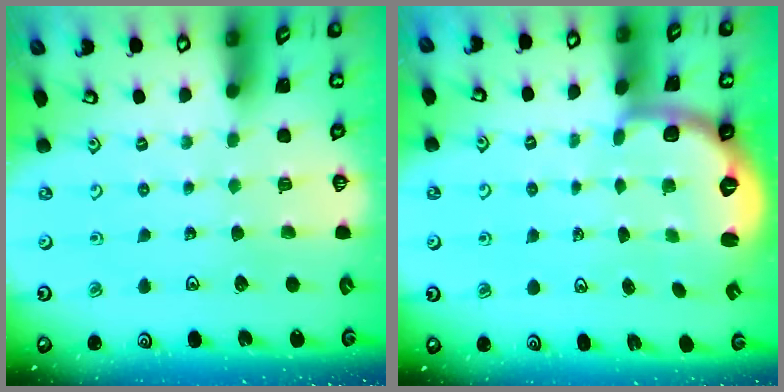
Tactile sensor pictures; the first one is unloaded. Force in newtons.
{"total": 2.6, "press": 1.5, "slide": 2.2}